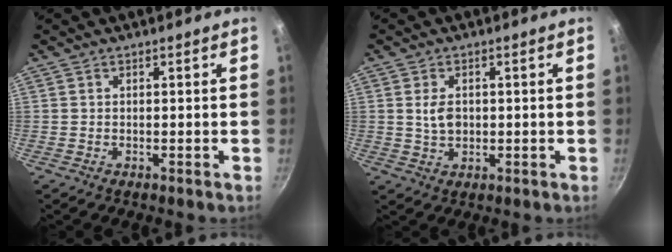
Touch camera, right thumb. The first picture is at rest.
{"total": 4.0, "force": [0.4, 2.8, 2.9], "torque": [-0.043, -0.001, 0.009]}